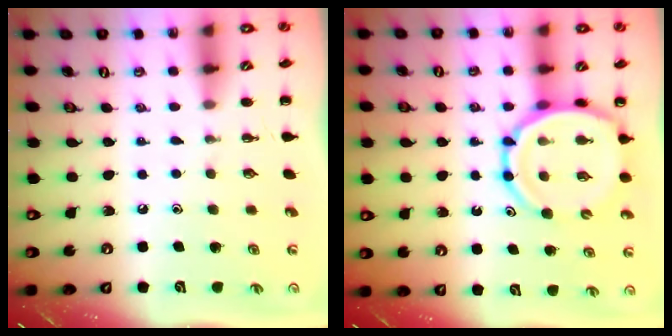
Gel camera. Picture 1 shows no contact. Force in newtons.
{"total": 12.5, "press": 11.9, "slide": 3.9}